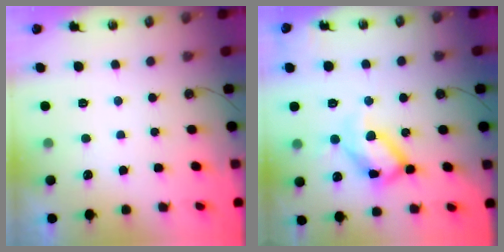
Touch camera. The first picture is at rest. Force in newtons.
{"total": 16.7, "press": 16.6, "slide": 1.5}